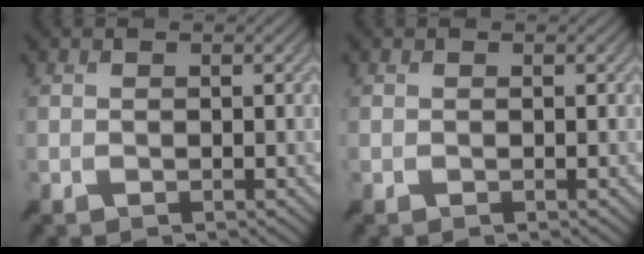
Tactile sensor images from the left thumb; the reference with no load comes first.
{"total": 0.0}